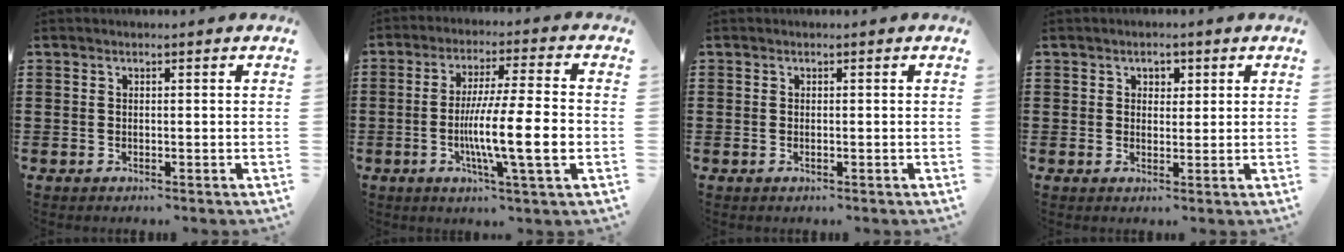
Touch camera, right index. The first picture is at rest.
{"total": 12.2, "force": [-2.6, 1.1, 11.9], "torque": [-0.209, -0.015, -0.051]}
{"total": 0.0}
{"total": 1.6, "force": [0.6, 1.3, 0.6], "torque": [-0.017, 0.009, 0.009]}